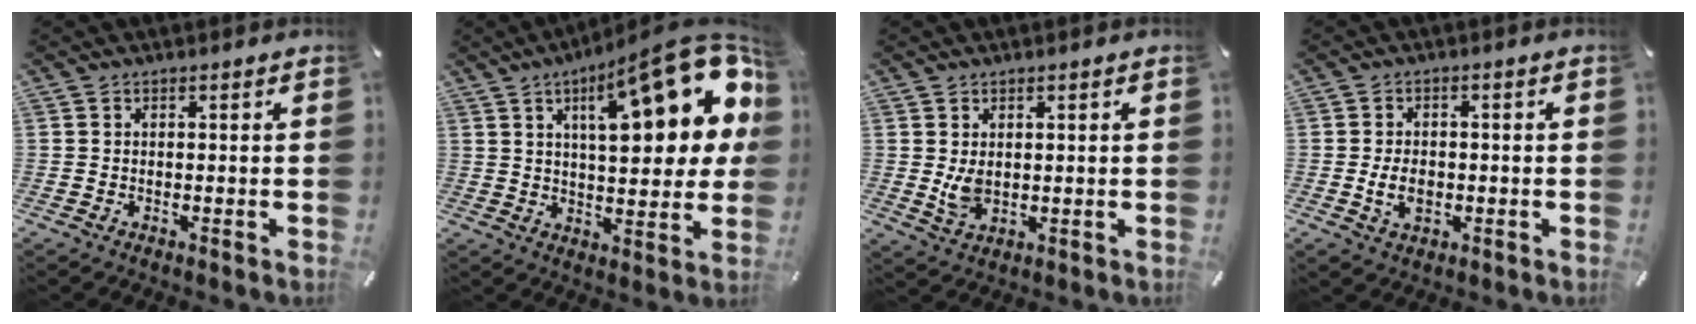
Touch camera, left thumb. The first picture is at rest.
{"total": 26.1, "force": [11.0, 8.7, 22.0], "torque": [-0.318, -0.053, 0.169]}
{"total": 4.8, "force": [0.6, 3.2, 3.5], "torque": [-0.078, -0.007, 0.007]}
{"total": 5.3, "force": [-1.2, 3.6, 3.7], "torque": [-0.085, 0.001, -0.024]}